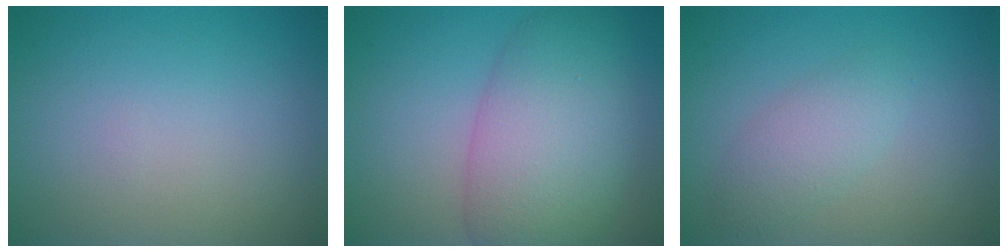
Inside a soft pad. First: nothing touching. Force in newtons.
{"total": 8.4, "press": 8.4, "slide": 0.4}
{"total": 2.5, "press": 2.5, "slide": 0.0}